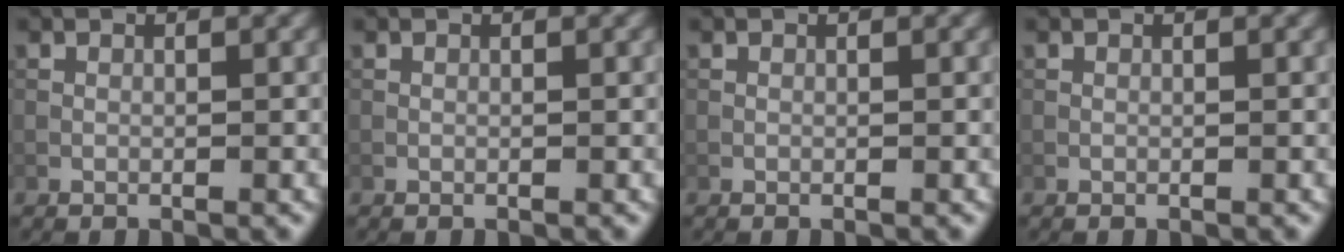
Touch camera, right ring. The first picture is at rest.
{"total": 0.0}
{"total": 0.0}
{"total": 0.0}